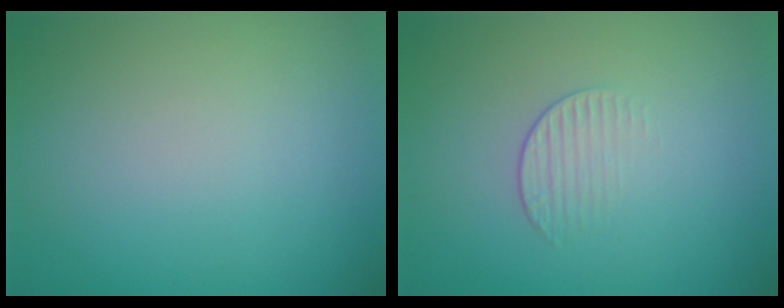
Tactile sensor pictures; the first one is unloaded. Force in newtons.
{"total": 1.2, "press": 0.4, "slide": 1.2}